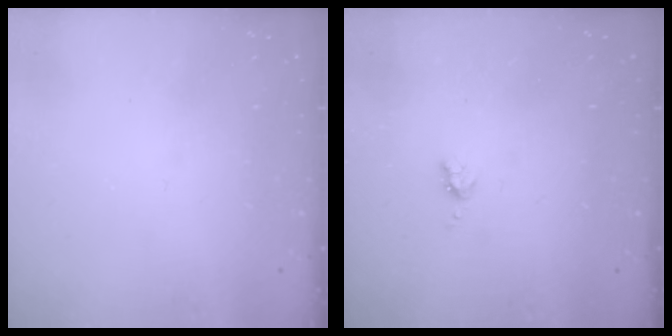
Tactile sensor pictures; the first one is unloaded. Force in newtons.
{"total": 3.3, "press": 3.3, "slide": 0.6}